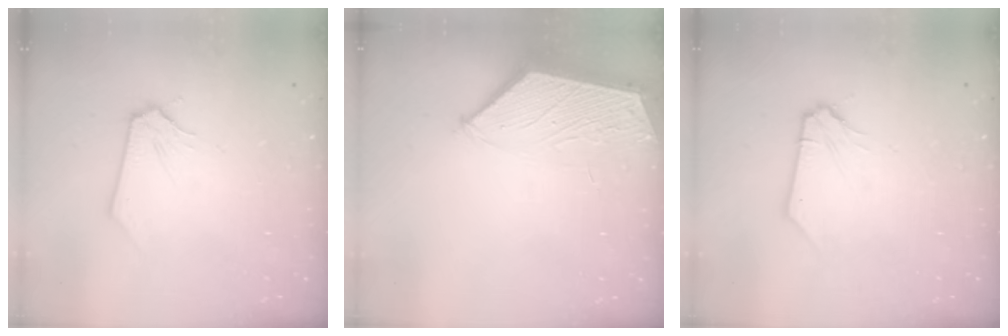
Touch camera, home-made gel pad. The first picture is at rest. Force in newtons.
{"total": 3.3, "press": 3.3, "slide": 0.5}
{"total": 1.1, "press": 1.1, "slide": 0.1}